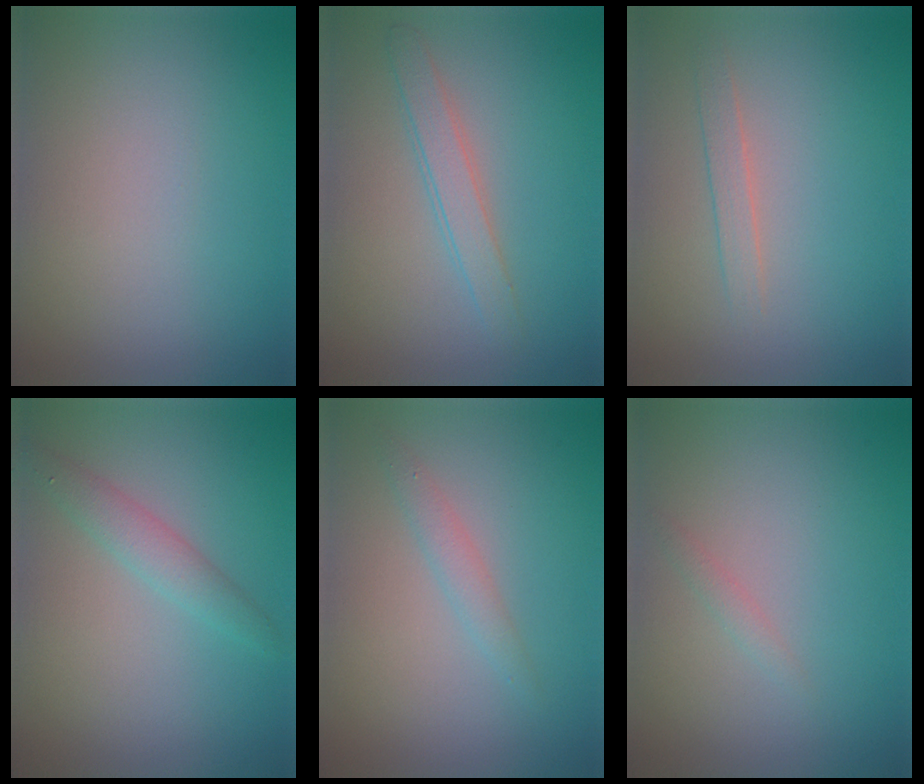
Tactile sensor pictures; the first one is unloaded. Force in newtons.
{"total": 2.2, "press": 2.2, "slide": 0.1}
{"total": 1.3, "press": 1.3, "slide": 0.1}
{"total": 2.2, "press": 2.2, "slide": 0.1}
{"total": 1.4, "press": 1.4, "slide": 0.1}
{"total": 0.7, "press": 0.7, "slide": 0.0}